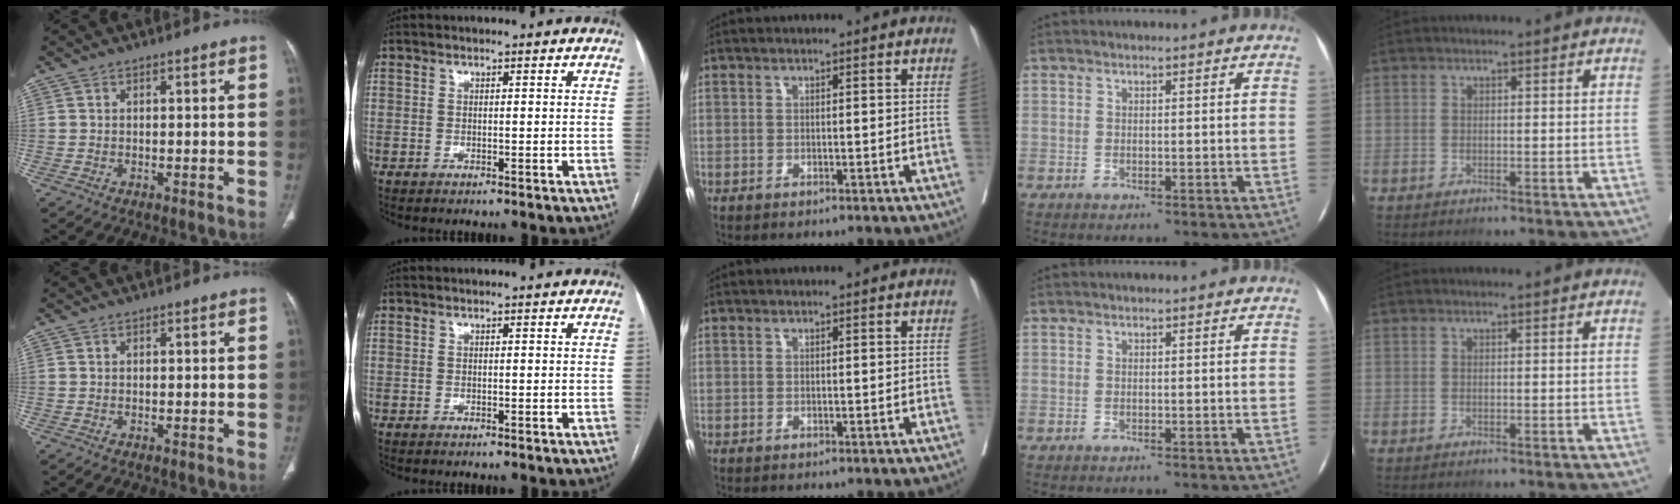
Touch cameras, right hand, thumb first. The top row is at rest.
{}